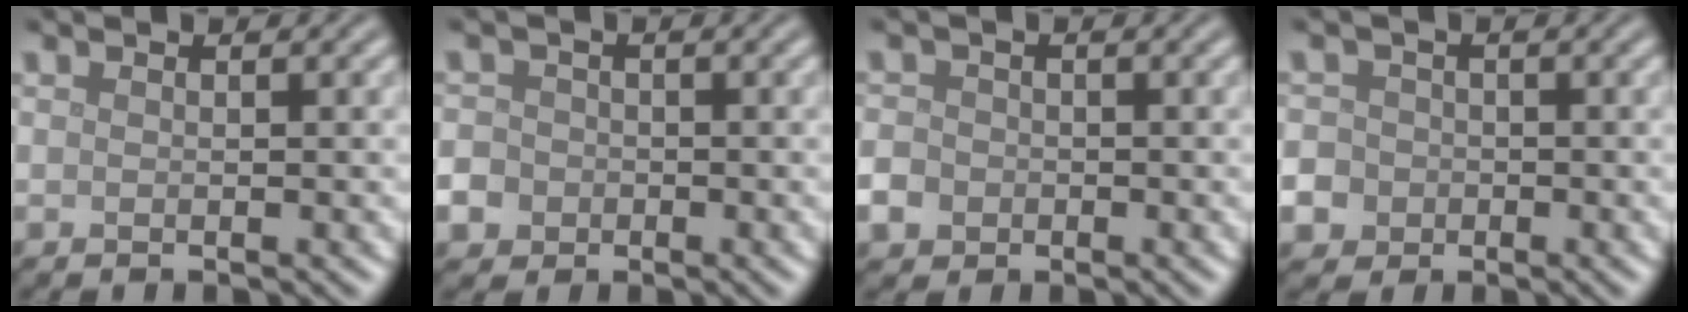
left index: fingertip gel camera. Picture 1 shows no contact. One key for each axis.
{"total": 5.9, "fx": -2.6, "fy": 5.0, "fz": 1.7, "tx": -0.042, "ty": -0.012, "tz": -0.067}
{"total": 2.5, "fx": -1.0, "fy": 2.1, "fz": 0.8, "tx": -0.011, "ty": -0.003, "tz": -0.020}
{"total": 8.7, "fx": -3.5, "fy": 7.6, "fz": 2.3, "tx": -0.061, "ty": -0.017, "tz": -0.092}